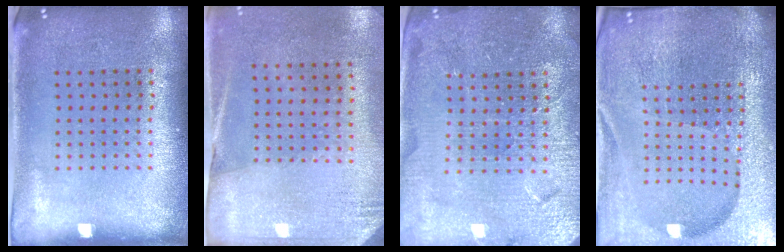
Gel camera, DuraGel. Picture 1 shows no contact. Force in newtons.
{"total": 2.7, "press": 2.4, "slide": 1.3}
{"total": 4.2, "press": 4.0, "slide": 1.3}
{"total": 5.8, "press": 5.2, "slide": 2.6}